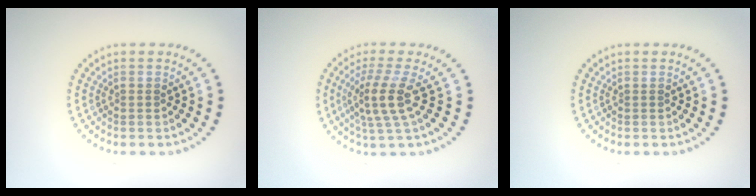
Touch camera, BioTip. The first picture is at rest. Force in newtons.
{"total": 3.5, "press": 2.8, "slide": 2.1}
{"total": 0.0}